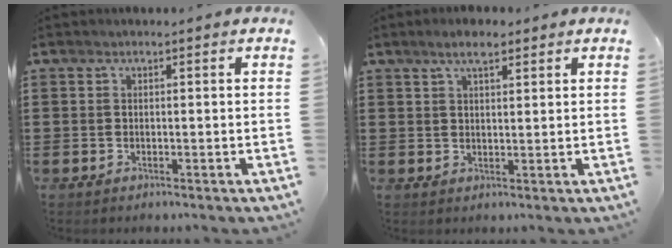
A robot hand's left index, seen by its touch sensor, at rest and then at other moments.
{"total": 3.8, "force": [2.7, 1.0, 2.5], "torque": [-0.053, 0.006, 0.048]}